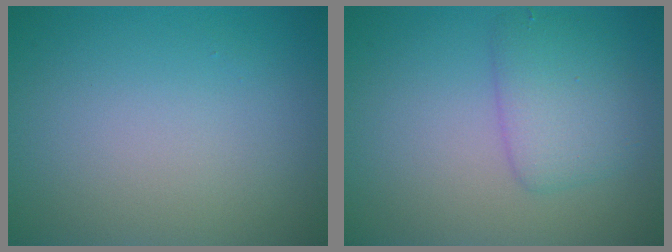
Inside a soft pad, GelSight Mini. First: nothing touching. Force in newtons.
{"total": 3.2, "press": 3.1, "slide": 0.1}